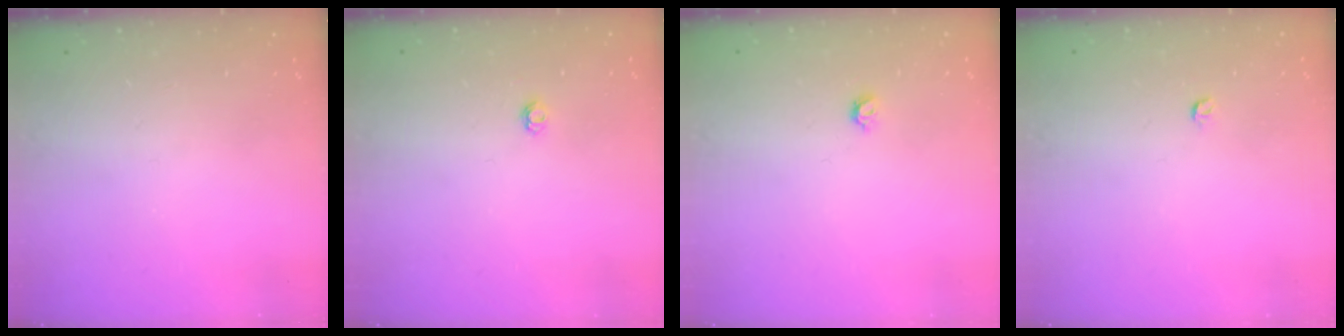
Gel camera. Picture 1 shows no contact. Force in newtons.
{"total": 2.9, "press": 2.9, "slide": 0.4}
{"total": 3.6, "press": 3.6, "slide": 0.7}
{"total": 3.0, "press": 2.9, "slide": 0.4}